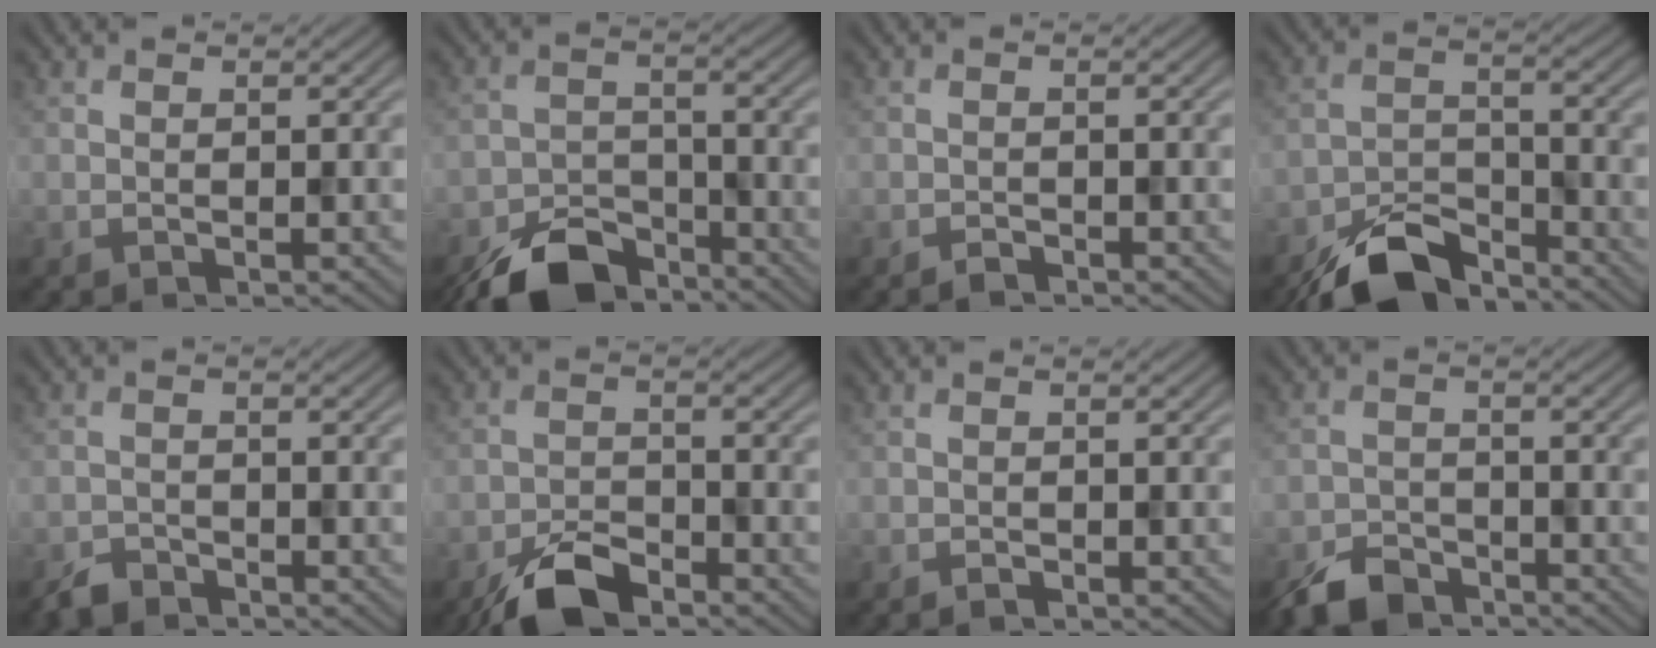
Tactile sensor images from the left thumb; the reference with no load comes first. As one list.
[{"total": 9.2, "force": [-7.3, 4.0, 4.0], "torque": [-0.074, -0.012, -0.138]}, {"total": 0.9, "force": [-0.8, 0.2, 0.3], "torque": [-0.007, 0.001, -0.016]}, {"total": 8.7, "force": [-7.0, 3.2, 4.1], "torque": [-0.073, -0.005, -0.143]}, {"total": 2.1, "force": [-1.9, 0.7, 0.4], "torque": [-0.008, 0.000, -0.043]}, {"total": 6.6, "force": [-5.0, 2.5, 3.6], "torque": [-0.064, -0.002, -0.100]}, {"total": 0.6, "force": [-0.5, 0.1, 0.3], "torque": [-0.006, 0.000, -0.008]}, {"total": 5.2, "force": [-4.3, 2.2, 1.9], "torque": [-0.034, -0.006, -0.088]}]